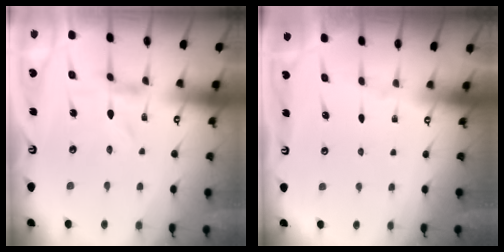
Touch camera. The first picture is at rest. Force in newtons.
{"total": 0.0}